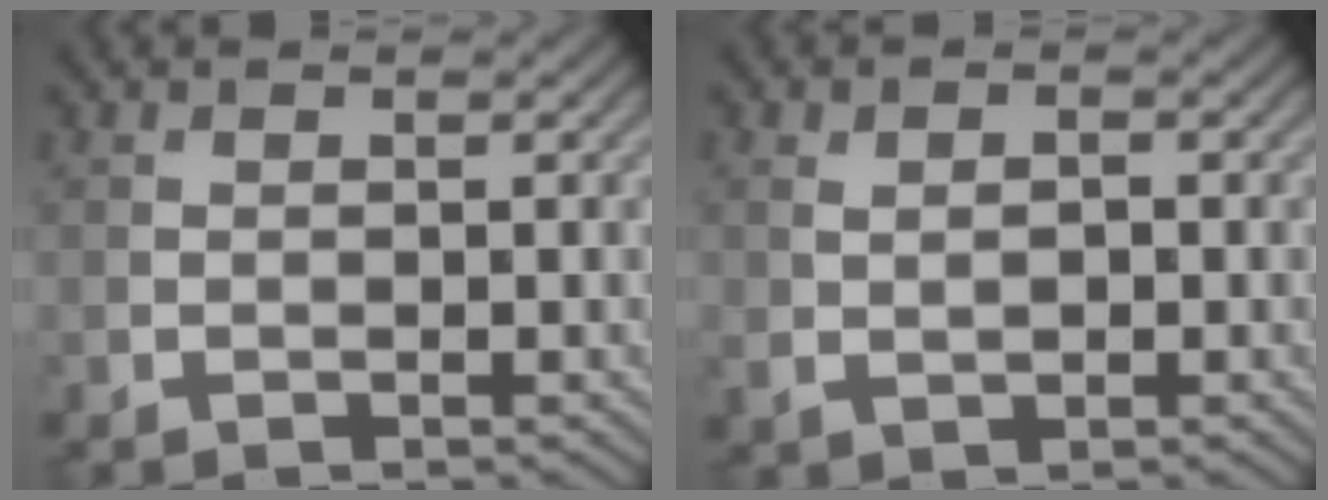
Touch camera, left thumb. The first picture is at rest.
{"total": 2.5, "force": [0.0, 1.6, 2.0], "torque": [-0.042, -0.003, 0.004]}